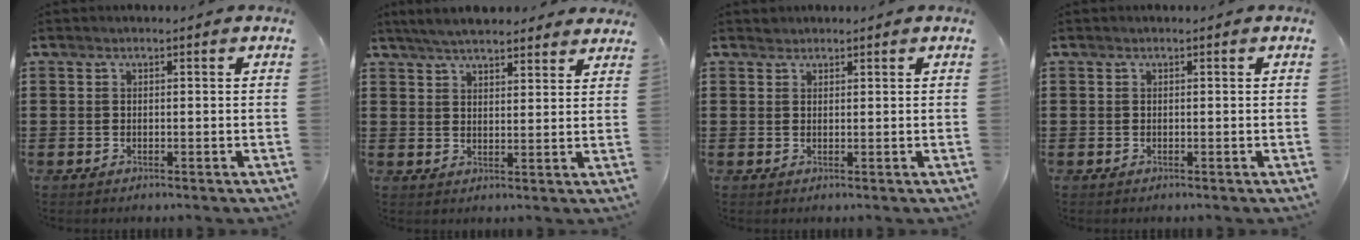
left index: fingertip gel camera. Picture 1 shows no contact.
{"total": 5.1, "force": [4.7, 1.2, 1.4], "torque": [-0.042, -0.005, 0.089]}
{"total": 0.9, "force": [0.8, 0.4, 0.0], "torque": [-0.002, 0.000, 0.017]}
{"total": 0.0}